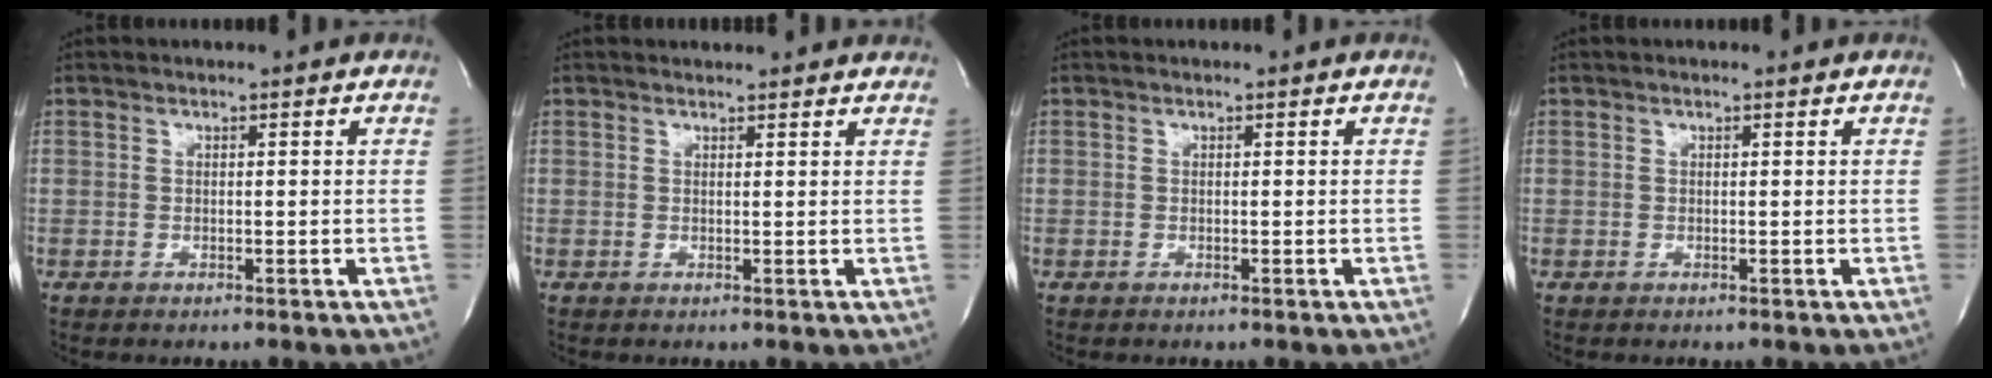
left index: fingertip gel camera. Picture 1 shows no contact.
{"total": 6.5, "force": [6.2, 1.2, 1.5], "torque": [-0.018, 0.014, 0.058]}
{"total": 0.0}
{"total": 0.0}